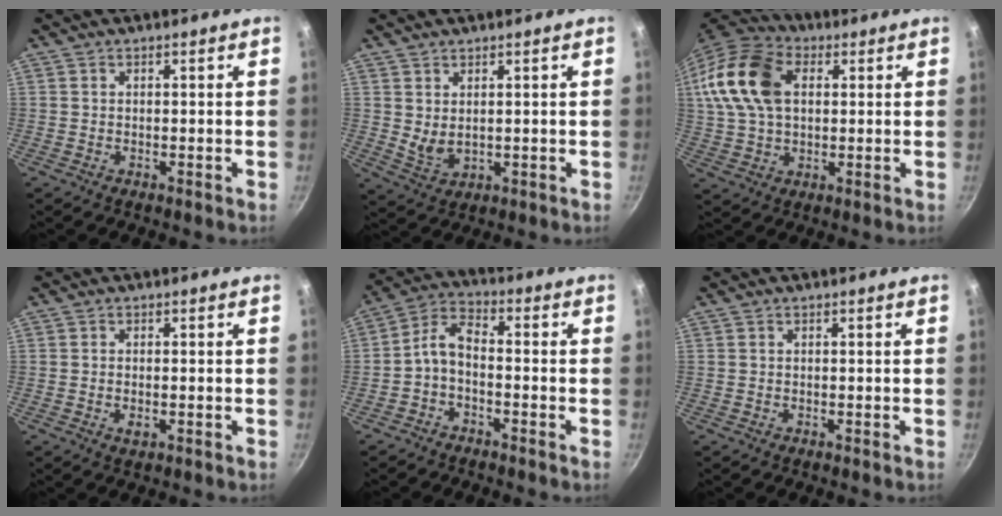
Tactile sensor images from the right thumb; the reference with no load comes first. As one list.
[{"total": 3.6, "force": [1.4, 2.0, 2.7], "torque": [-0.046, -0.021, 0.033]}, {"total": 17.5, "force": [4.0, 11.7, 12.4], "torque": [-0.234, 0.019, 0.062]}, {"total": 1.8, "force": [-0.4, 0.8, 1.5], "torque": [-0.031, -0.002, -0.008]}, {"total": 6.0, "force": [-2.4, 3.1, 4.5], "torque": [-0.096, 0.044, -0.054]}, {"total": 0.0}]